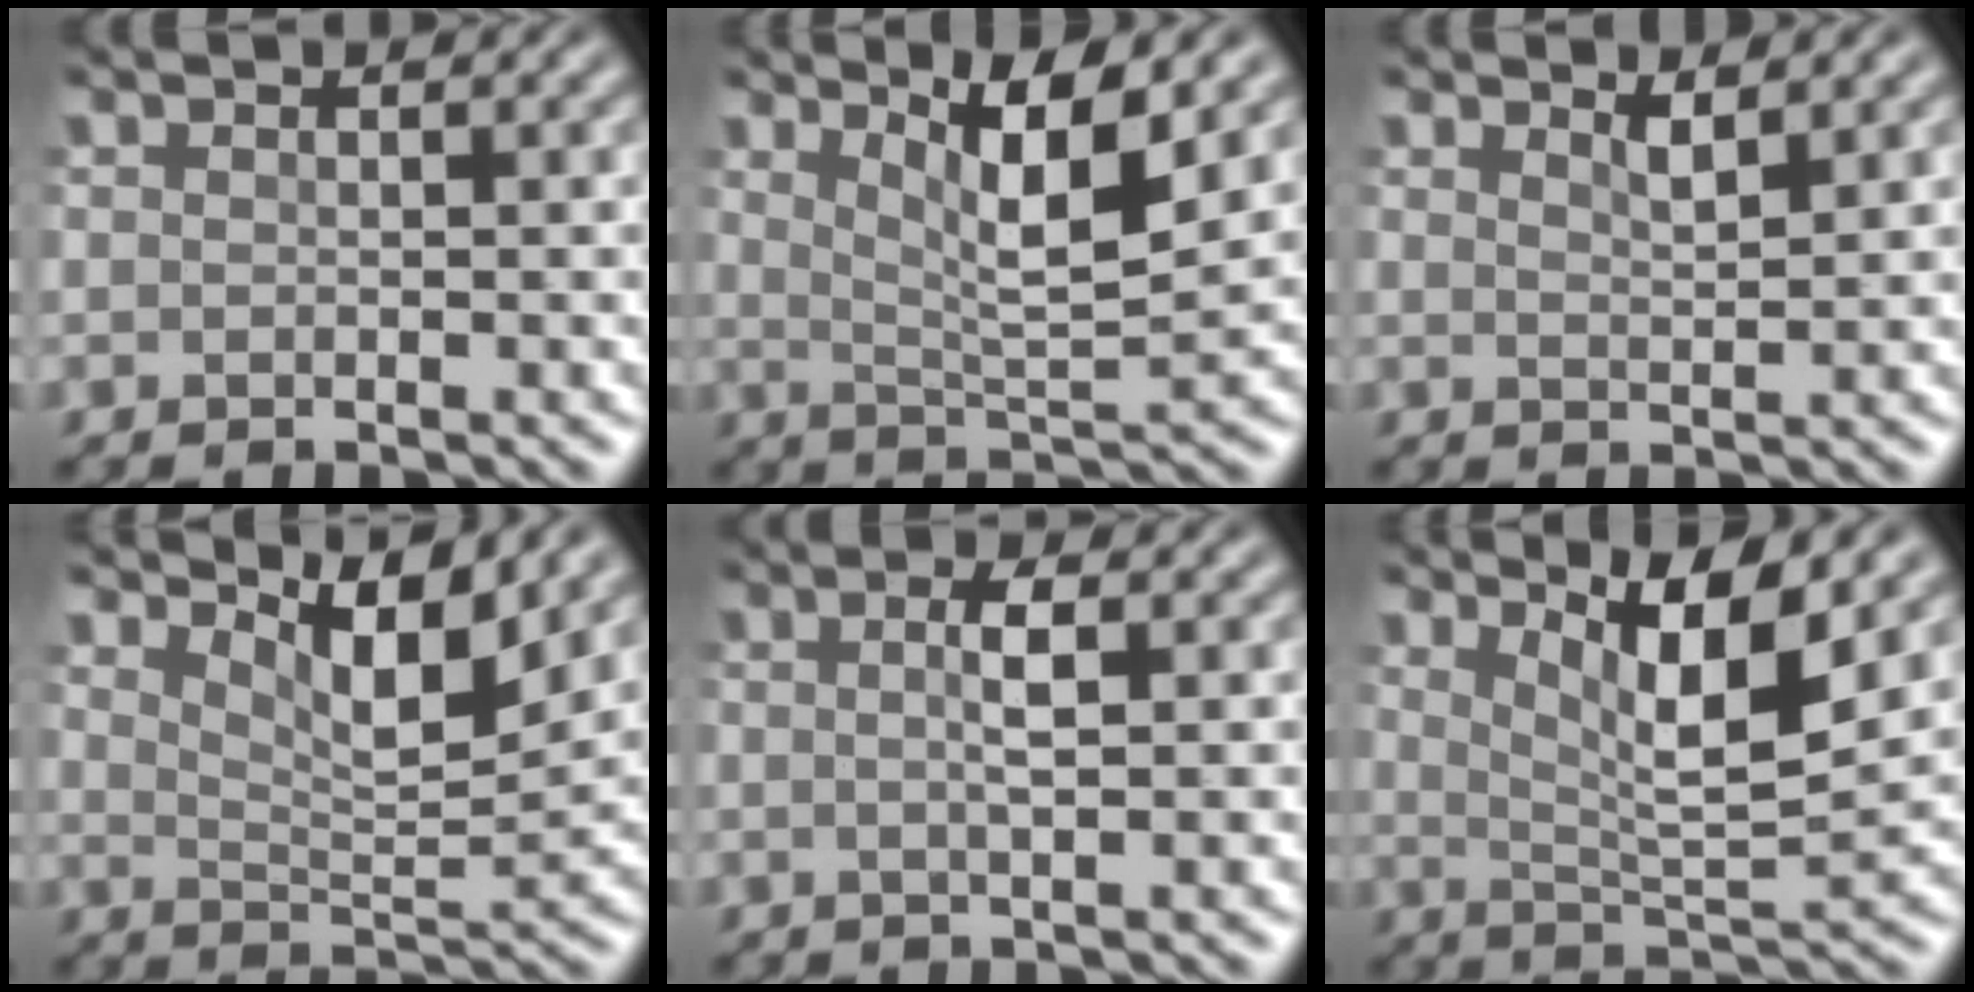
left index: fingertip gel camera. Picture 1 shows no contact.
{"total": 5.6, "force": [2.6, 1.2, 4.8], "torque": [-0.078, -0.007, 0.049]}
{"total": 1.3, "force": [1.0, 0.3, 0.8], "torque": [-0.008, -0.002, 0.015]}
{"total": 5.3, "force": [3.6, 1.3, 3.7], "torque": [-0.066, -0.008, 0.058]}
{"total": 1.9, "force": [-0.1, 0.4, 1.8], "torque": [-0.035, 0.004, -0.004]}
{"total": 6.5, "force": [3.1, 1.4, 5.5], "torque": [-0.090, -0.007, 0.060]}